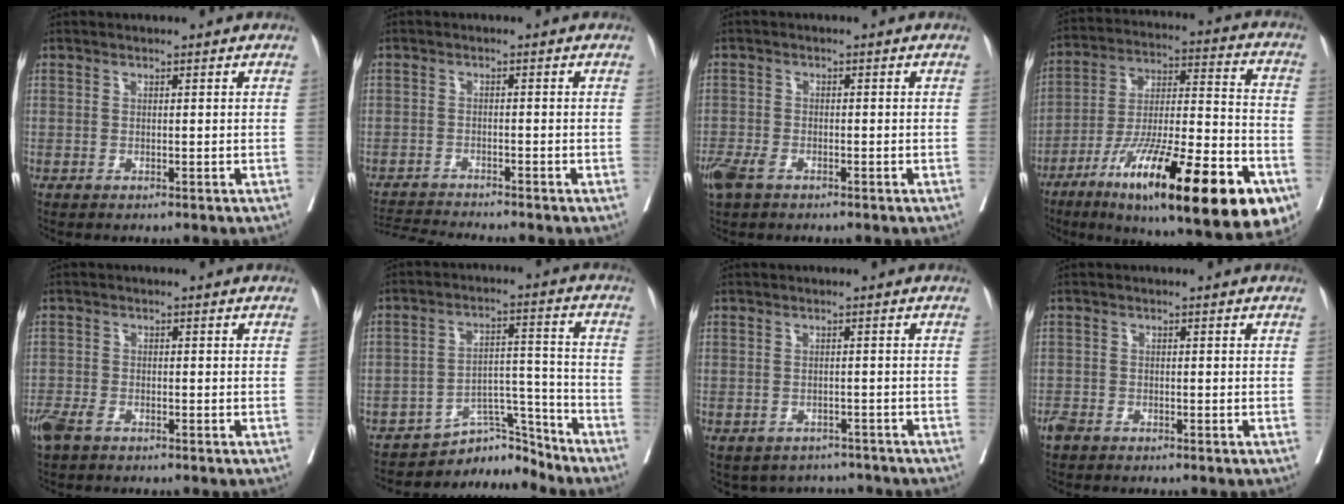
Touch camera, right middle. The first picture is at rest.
{"total": 5.3, "force": [-5.1, -1.4, 0.8], "torque": [-0.012, -0.014, -0.086]}
{"total": 4.3, "force": [-3.0, 1.9, 2.4], "torque": [-0.050, -0.005, -0.054]}
{"total": 29.8, "force": [-15.3, 4.8, 25.1], "torque": [-0.332, -0.029, -0.246]}
{"total": 3.9, "force": [-2.9, 1.5, 2.1], "torque": [-0.043, -0.004, -0.053]}
{"total": 7.1, "force": [-6.9, 1.5, -0.5], "torque": [0.019, 0.059, -0.113]}
{"total": 6.0, "force": [-5.3, 2.9, 0.2], "torque": [0.009, 0.017, -0.063]}
{"total": 2.0, "force": [-1.7, 0.9, 0.6], "torque": [-0.013, 0.000, -0.029]}